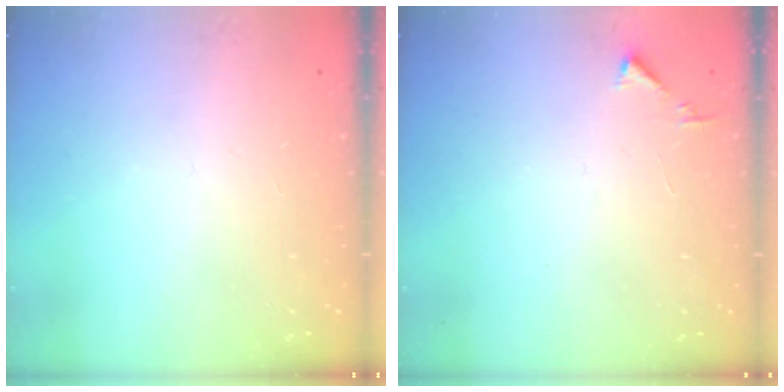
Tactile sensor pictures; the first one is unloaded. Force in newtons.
{"total": 3.3, "press": 3.2, "slide": 0.4}